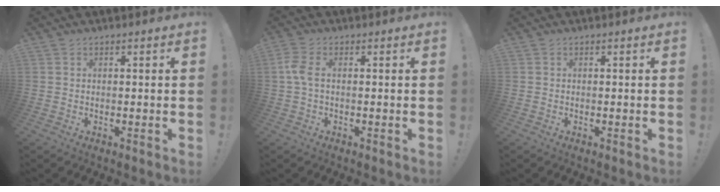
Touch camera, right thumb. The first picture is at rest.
{"total": 4.6, "force": [0.1, 2.3, 4.0], "torque": [-0.094, 0.008, 0.003]}
{"total": 0.0}